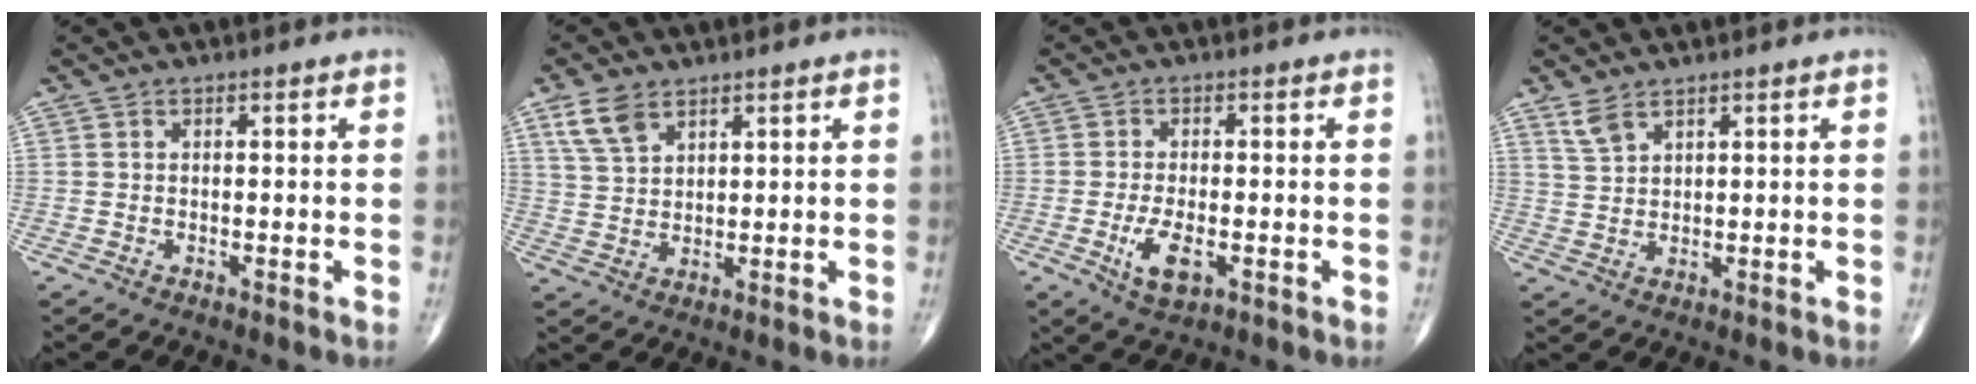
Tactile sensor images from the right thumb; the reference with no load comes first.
{"total": 6.0, "force": [3.7, 3.3, 3.4], "torque": [-0.062, -0.012, 0.080]}
{"total": 5.8, "force": [-1.7, 2.7, 4.9], "torque": [-0.089, -0.003, -0.027]}
{"total": 3.3, "force": [2.5, 1.3, 1.7], "torque": [-0.037, -0.006, 0.058]}